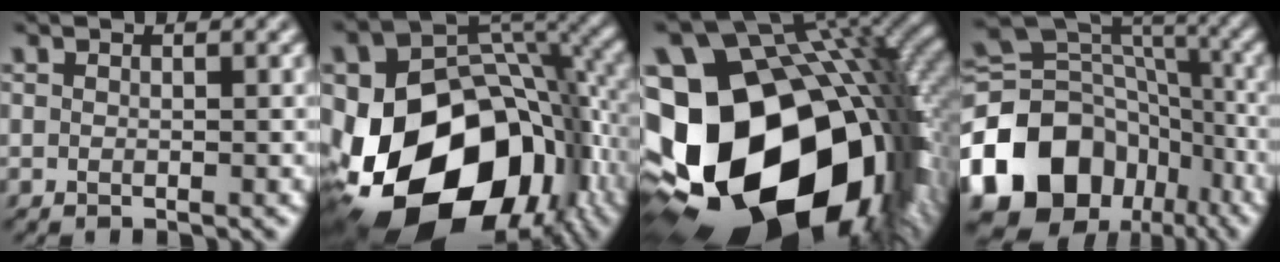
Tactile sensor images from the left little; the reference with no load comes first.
{"total": 19.5, "force": [-6.7, 13.5, 12.4], "torque": [-0.239, -0.022, -0.107]}
{"total": 22.6, "force": [-5.9, 15.3, 15.6], "torque": [-0.322, -0.060, -0.056]}
{"total": 15.8, "force": [-7.4, 11.8, 7.5], "torque": [-0.174, 0.007, -0.137]}